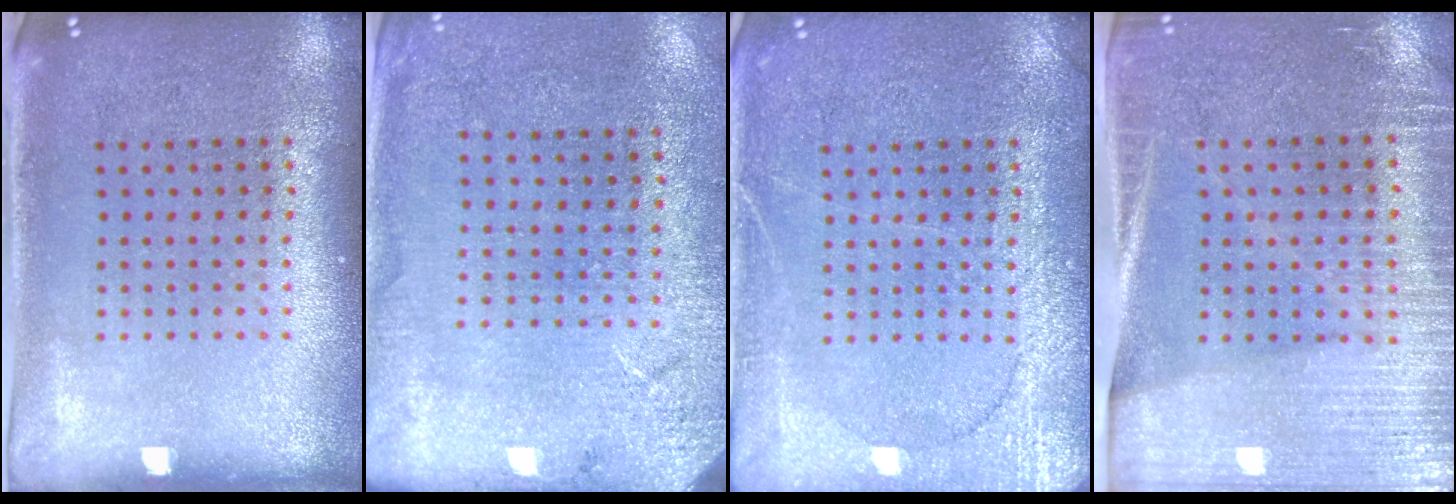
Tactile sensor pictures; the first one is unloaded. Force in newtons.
{"total": 2.6, "press": 2.5, "slide": 0.7}
{"total": 4.3, "press": 4.3, "slide": 0.6}
{"total": 3.4, "press": 3.1, "slide": 1.4}